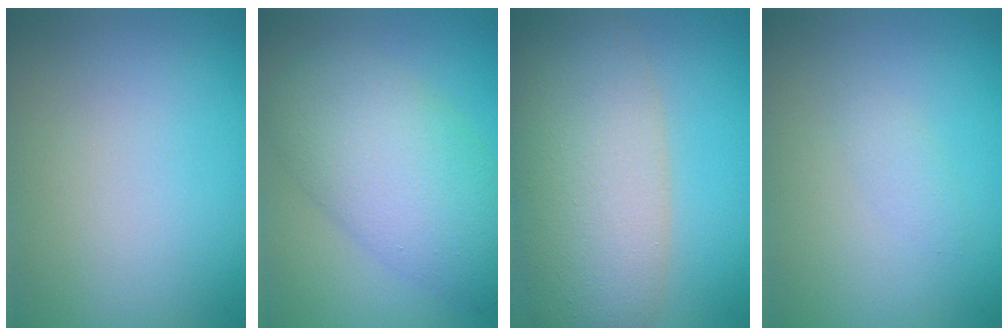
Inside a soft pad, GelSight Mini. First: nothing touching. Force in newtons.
{"total": 8.0, "press": 8.0, "slide": 0.3}
{"total": 9.7, "press": 9.7, "slide": 0.6}
{"total": 0.8, "press": 0.8, "slide": 0.1}